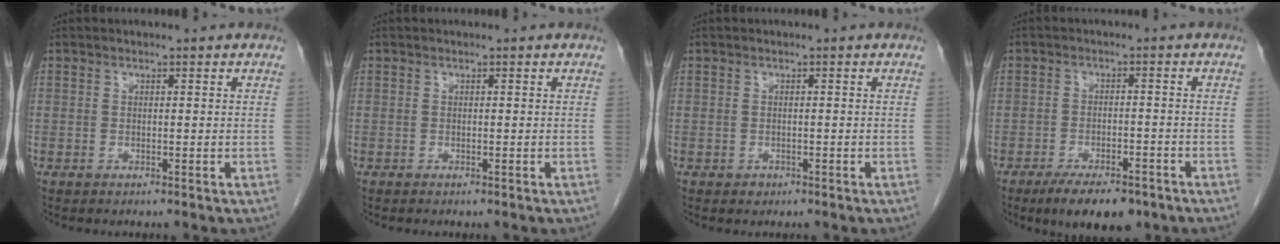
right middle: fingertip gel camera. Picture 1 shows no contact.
{"total": 0.0}
{"total": 0.9, "force": [-0.5, 0.7, 0.2], "torque": [-0.003, 0.002, -0.004]}
{"total": 8.3, "force": [-6.0, 3.2, 4.8], "torque": [-0.070, -0.004, -0.092]}